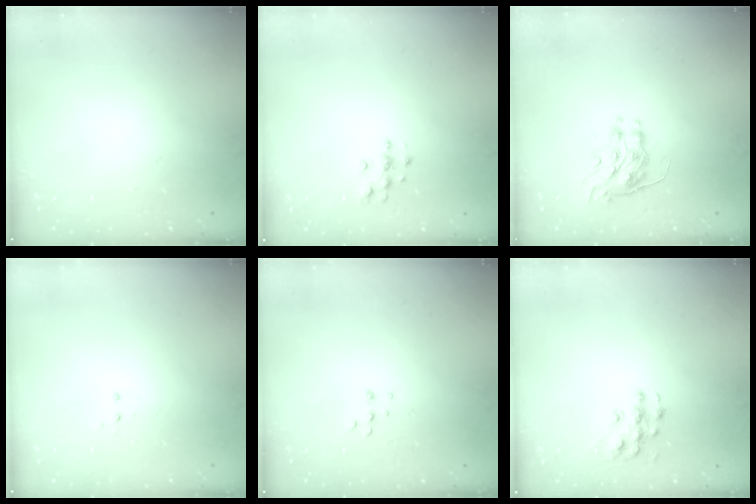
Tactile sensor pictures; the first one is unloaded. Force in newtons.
{"total": 3.7, "press": 3.7, "slide": 0.2}
{"total": 8.8, "press": 8.7, "slide": 0.4}
{"total": 3.4, "press": 3.3, "slide": 0.7}
{"total": 5.1, "press": 5.0, "slide": 0.7}
{"total": 7.8, "press": 7.8, "slide": 0.4}